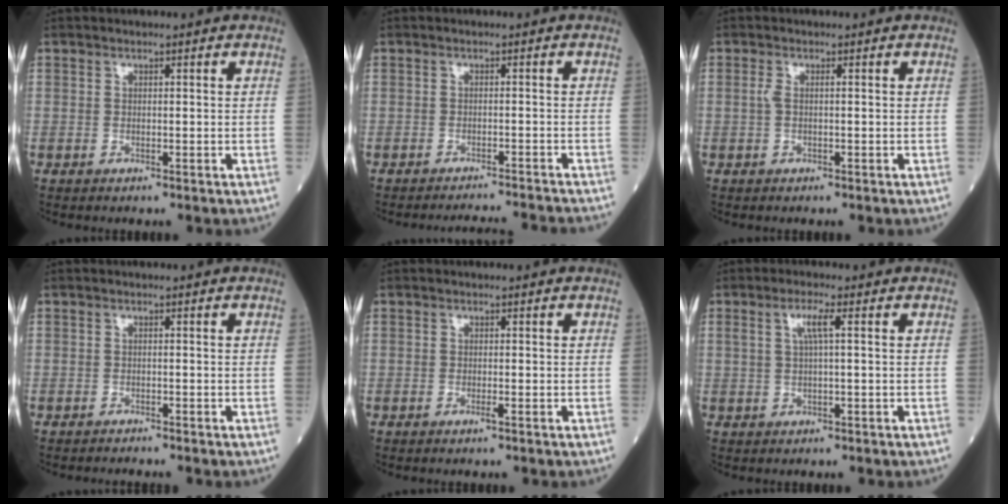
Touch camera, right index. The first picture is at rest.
{"total": 8.3, "force": [-8.1, -1.4, 1.4], "torque": [-0.008, -0.015, -0.102]}
{"total": 1.1, "force": [0.0, 0.3, 1.1], "torque": [-0.028, -0.001, -0.002]}
{"total": 0.9, "force": [-0.8, -0.2, -0.1], "torque": [-0.006, -0.005, -0.013]}
{"total": 0.7, "force": [-0.4, -0.1, 0.5], "torque": [-0.012, -0.002, -0.007]}
{"total": 3.0, "force": [0.8, 0.1, 2.9], "torque": [-0.063, 0.007, 0.016]}